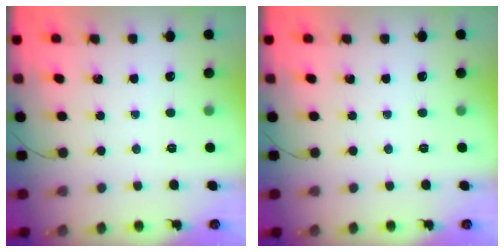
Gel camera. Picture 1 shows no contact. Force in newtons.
{"total": 0.0}